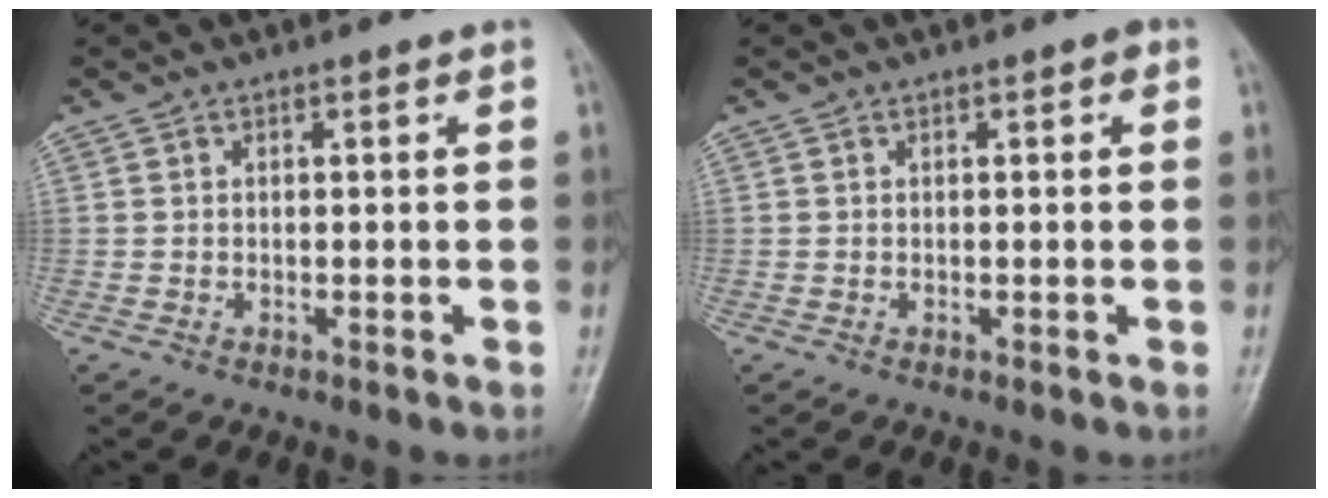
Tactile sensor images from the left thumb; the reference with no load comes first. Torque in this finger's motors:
{"motor_torque": [0.58, -0.08, 0.13, -0.31, 0.00]}